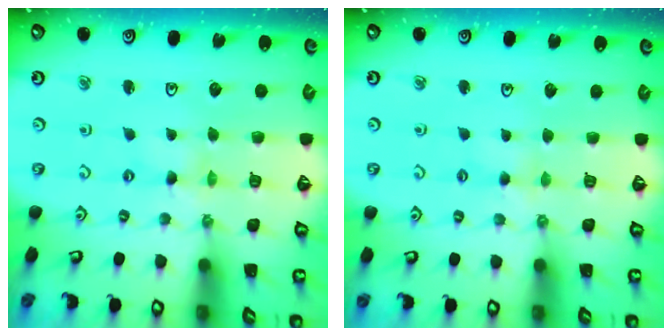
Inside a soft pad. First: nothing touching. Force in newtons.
{"total": 2.2, "press": 2.1, "slide": 0.4}